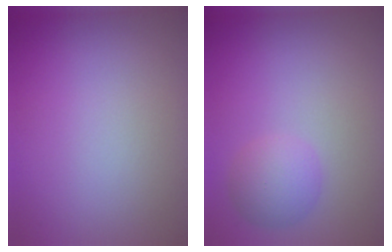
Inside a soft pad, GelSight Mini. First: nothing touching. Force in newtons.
{"total": 2.7, "press": 2.7, "slide": 0.2}